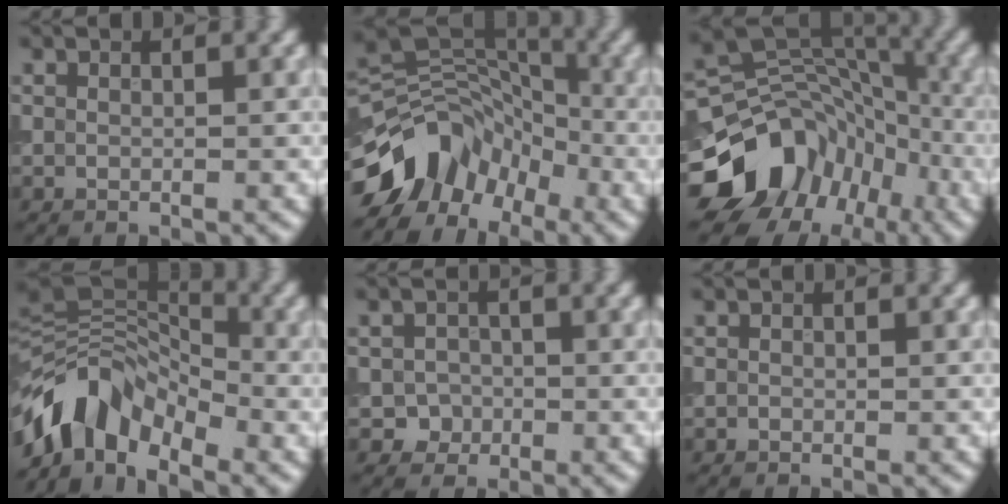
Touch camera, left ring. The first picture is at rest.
{"total": 8.9, "force": [-5.2, 6.0, 4.2], "torque": [-0.065, 0.008, -0.109]}
{"total": 10.8, "force": [-4.8, 8.6, 4.4], "torque": [-0.081, 0.014, -0.089]}
{"total": 8.0, "force": [-4.6, 4.8, 4.6], "torque": [-0.075, 0.009, -0.097]}
{"total": 1.8, "force": [-0.6, 1.6, 0.1], "torque": [0.018, 0.007, -0.015]}
{"total": 0.0}